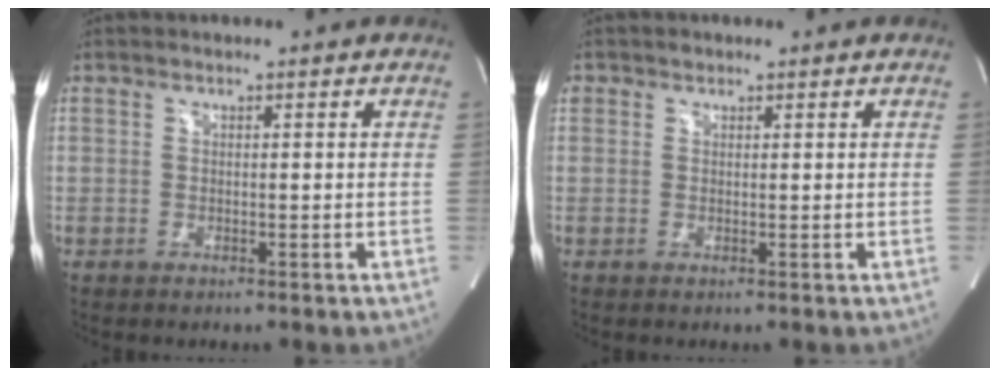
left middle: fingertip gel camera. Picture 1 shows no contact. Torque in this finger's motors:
{"motor_torque": [0.12, 0.04, -0.10, 0.01]}